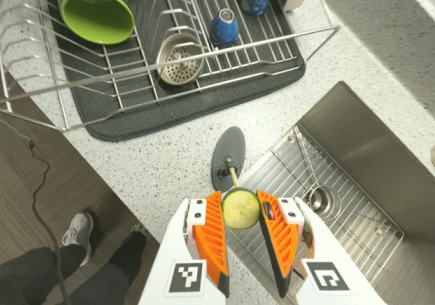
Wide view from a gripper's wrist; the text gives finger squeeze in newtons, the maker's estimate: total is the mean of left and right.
{"total": 7.0, "left": 6.9, "right": 7.2}